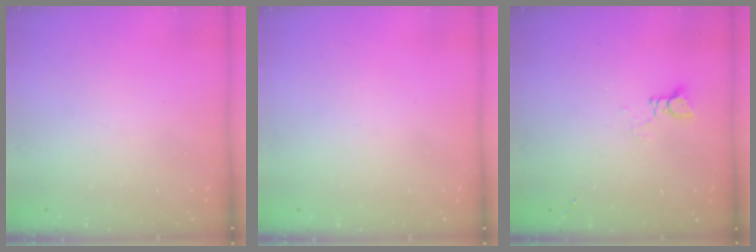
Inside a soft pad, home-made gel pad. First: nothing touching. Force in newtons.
{"total": 0.0}
{"total": 2.5, "press": 2.5, "slide": 0.2}